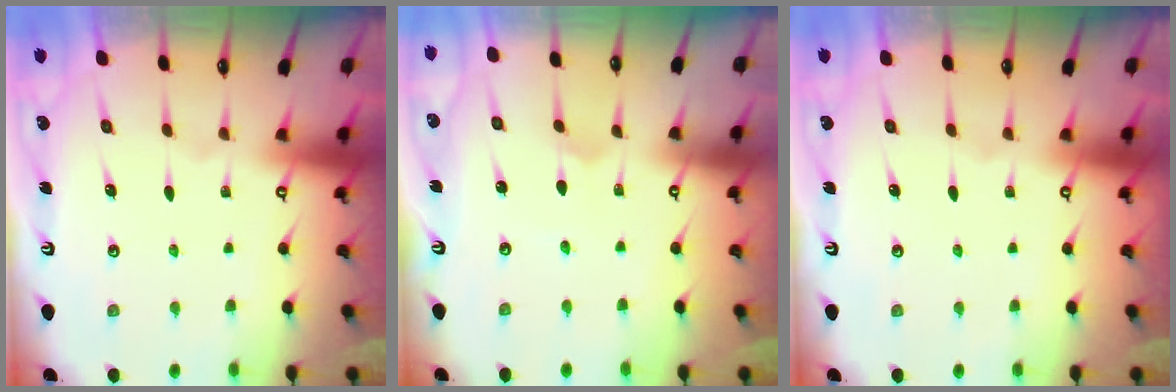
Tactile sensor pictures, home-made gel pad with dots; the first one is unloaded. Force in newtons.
{"total": 0.6, "press": 0.6, "slide": 0.0}
{"total": 0.0}